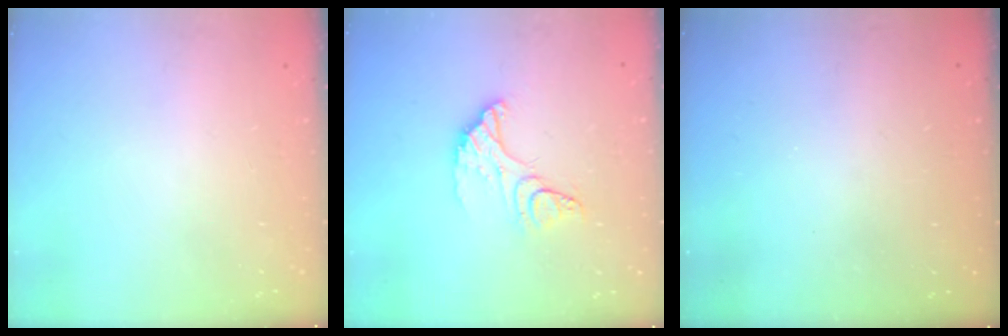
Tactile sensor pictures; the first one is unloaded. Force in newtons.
{"total": 11.9, "press": 11.8, "slide": 1.2}
{"total": 3.2, "press": 3.2, "slide": 0.1}